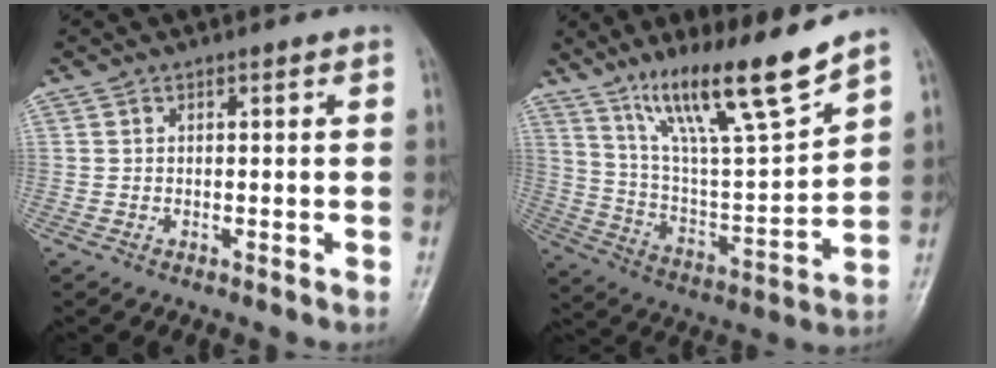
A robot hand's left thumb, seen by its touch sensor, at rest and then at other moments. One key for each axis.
{"total": 17.9, "fx": 12.8, "fy": 2.0, "fz": 12.4, "tx": -0.193, "ty": -0.070, "tz": 0.233}